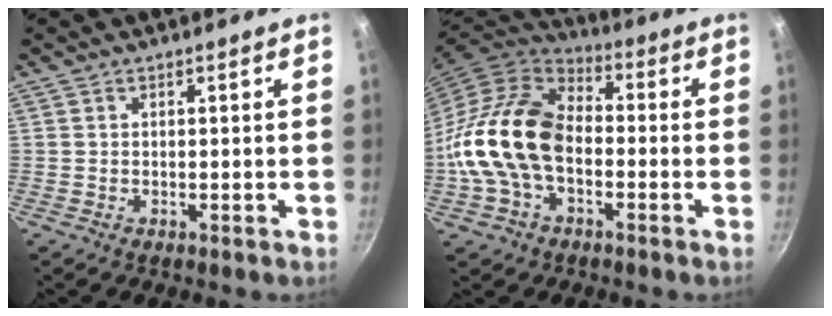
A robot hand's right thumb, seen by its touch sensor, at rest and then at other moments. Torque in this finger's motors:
{"motor_torque": [2.33, 2.67, 1.41, -1.36, 0.27]}